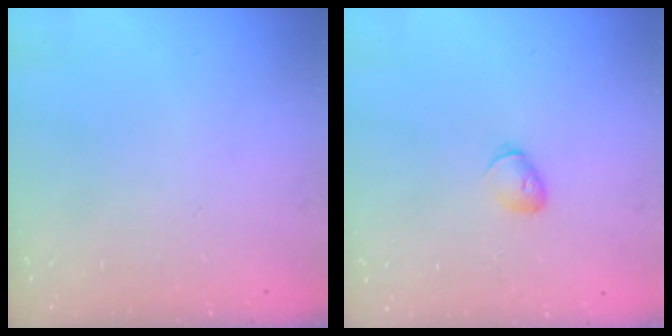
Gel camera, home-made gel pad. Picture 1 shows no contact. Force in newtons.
{"total": 5.0, "press": 4.9, "slide": 1.2}